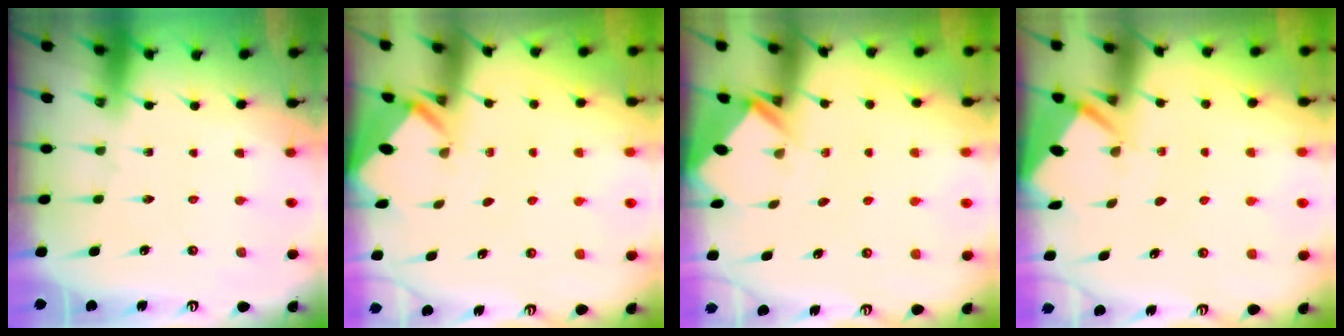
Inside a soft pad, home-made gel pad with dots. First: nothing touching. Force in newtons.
{"total": 2.2, "press": 2.2, "slide": 0.2}
{"total": 2.5, "press": 2.5, "slide": 0.2}
{"total": 2.8, "press": 2.8, "slide": 0.3}